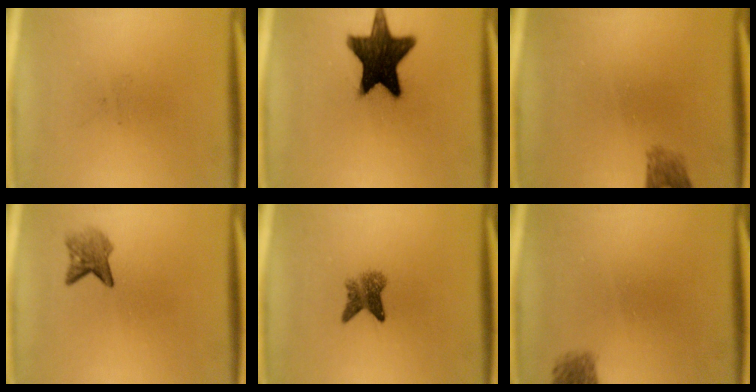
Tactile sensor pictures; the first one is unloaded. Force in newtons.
{"total": 15.8}
{"total": 2.2}
{"total": 2.9}
{"total": 3.5}
{"total": 1.8}